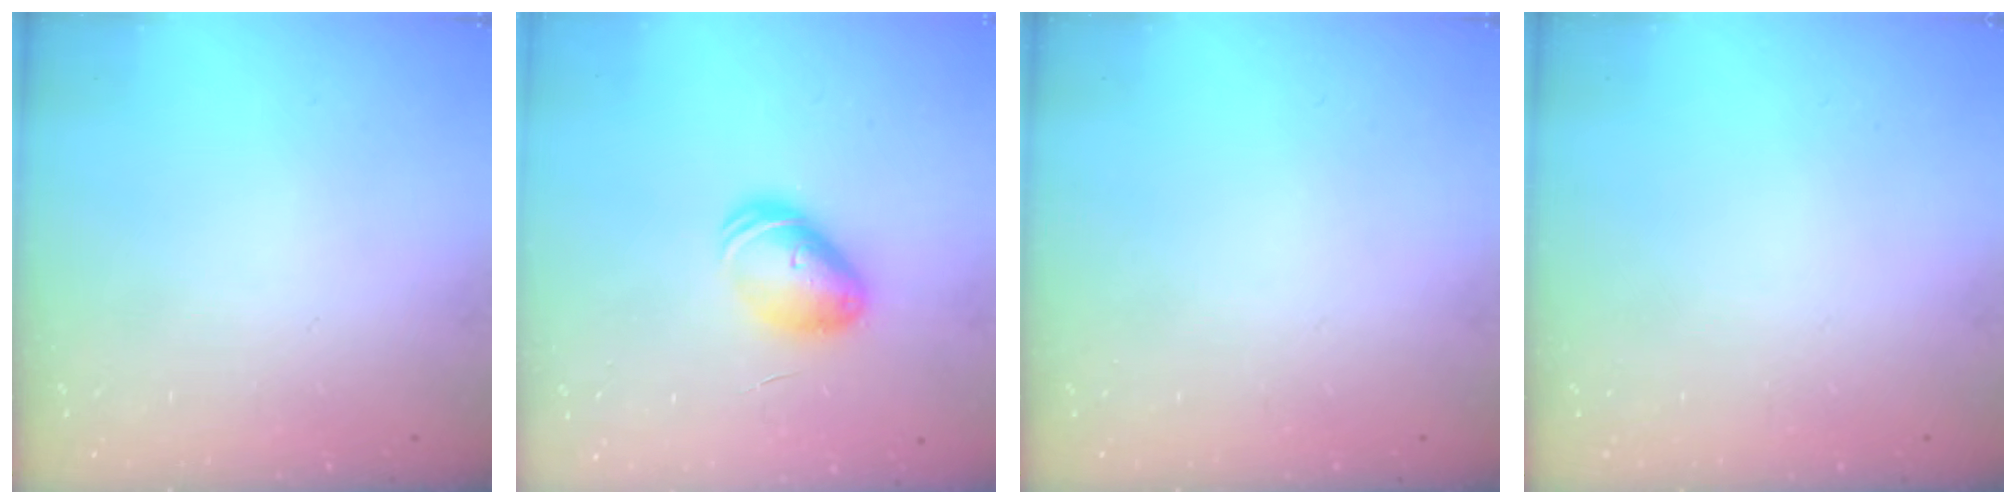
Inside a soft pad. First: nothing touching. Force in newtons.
{"total": 8.1, "press": 8.1, "slide": 0.7}
{"total": 0.0}
{"total": 0.0}